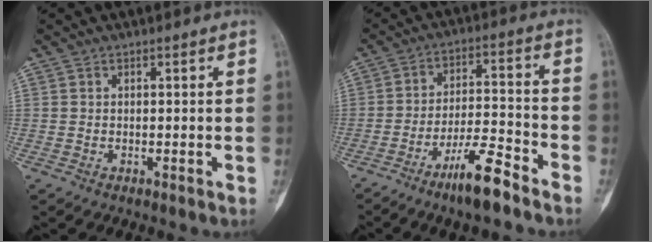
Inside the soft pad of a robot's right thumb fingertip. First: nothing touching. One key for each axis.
{"total": 9.7, "fx": -6.9, "fy": 1.8, "fz": 6.6, "tx": -0.119, "ty": 0.053, "tz": -0.122}